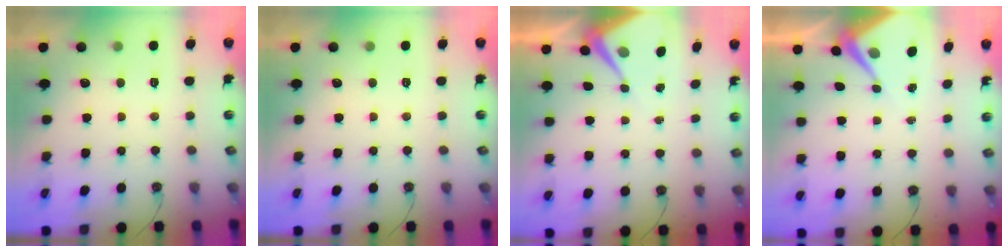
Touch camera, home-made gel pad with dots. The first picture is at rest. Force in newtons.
{"total": 0.0}
{"total": 8.0, "press": 7.9, "slide": 1.1}
{"total": 5.6, "press": 5.6, "slide": 0.5}